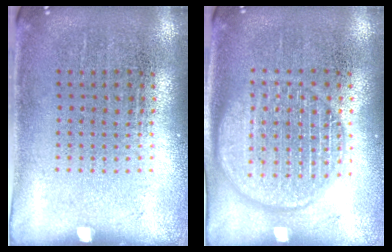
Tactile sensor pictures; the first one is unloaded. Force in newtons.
{"total": 3.1, "press": 3.1, "slide": 0.4}